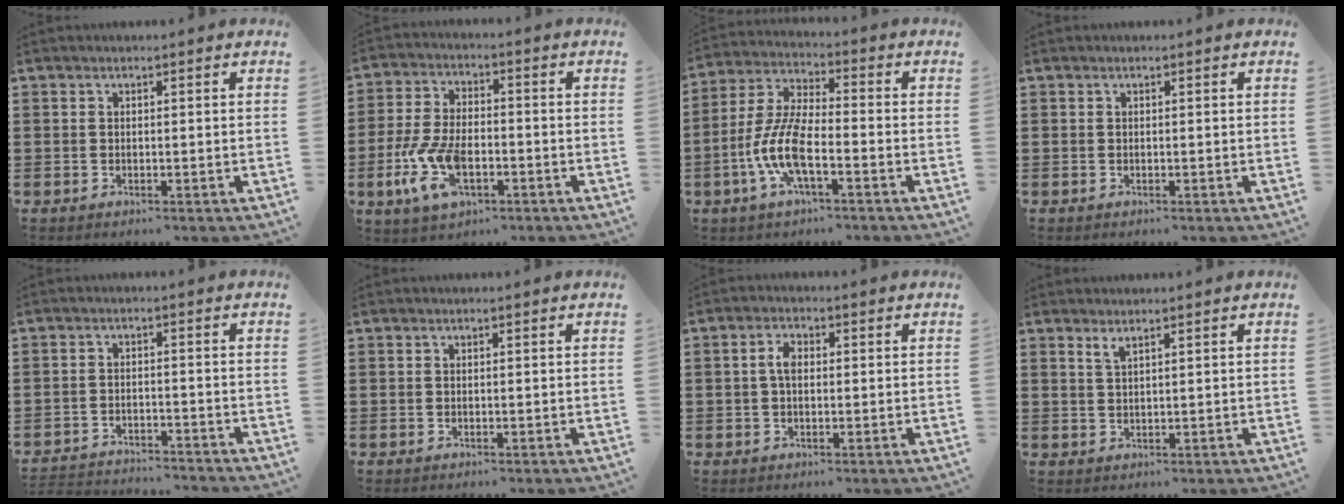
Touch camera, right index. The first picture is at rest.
{"total": 9.6, "force": [-3.3, 4.8, 7.6], "torque": [-0.192, -0.011, -0.068]}
{"total": 8.9, "force": [-3.3, 2.8, 7.8], "torque": [-0.193, -0.014, -0.070]}
{"total": 0.0}
{"total": 3.2, "force": [-3.2, 0.0, -0.1], "torque": [-0.006, -0.003, -0.069]}
{"total": 0.0}
{"total": 3.0, "force": [0.2, 1.7, 2.5], "torque": [-0.051, 0.008, 0.001]}
{"total": 1.6, "force": [1.3, 0.2, 0.9], "torque": [-0.021, 0.000, 0.023]}